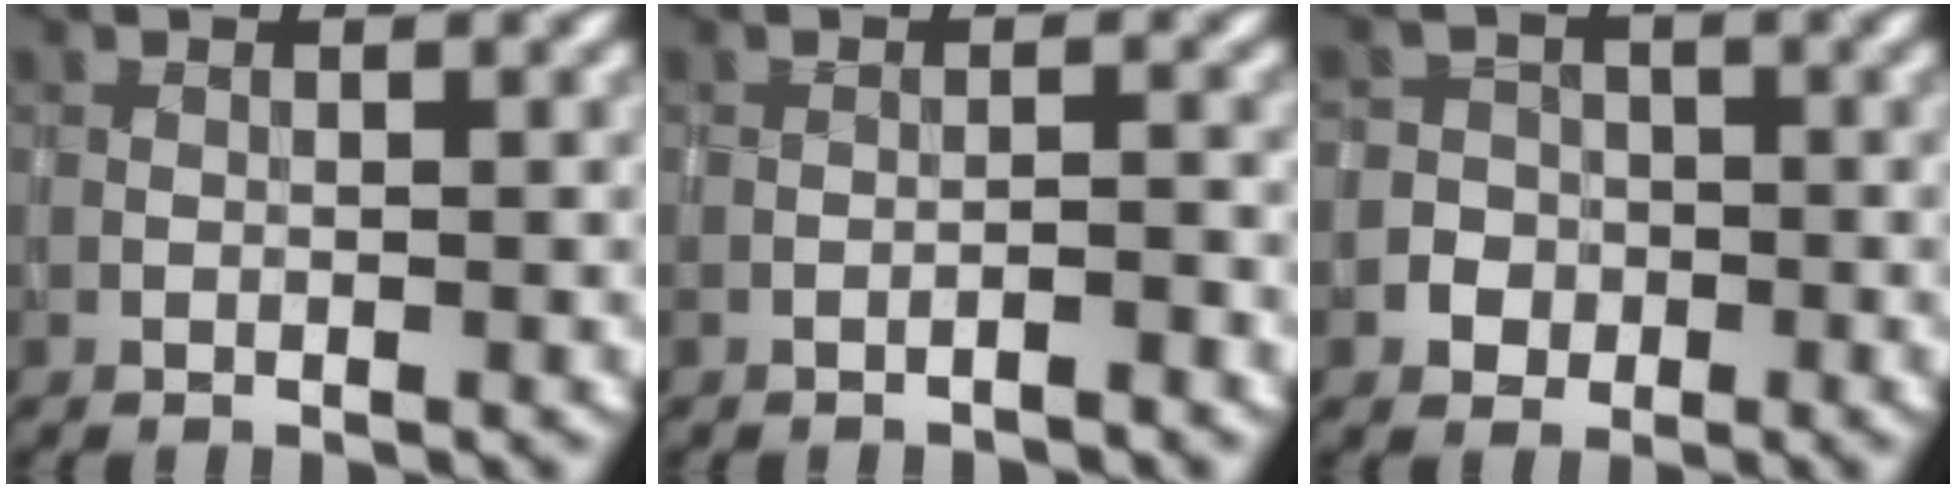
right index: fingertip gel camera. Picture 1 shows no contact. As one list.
[{"total": 1.1, "force": [-0.9, 0.0, 0.6], "torque": [-0.006, 0.007, -0.014]}, {"total": 2.5, "force": [-0.9, 2.4, 0.3], "torque": [0.022, 0.006, -0.027]}]